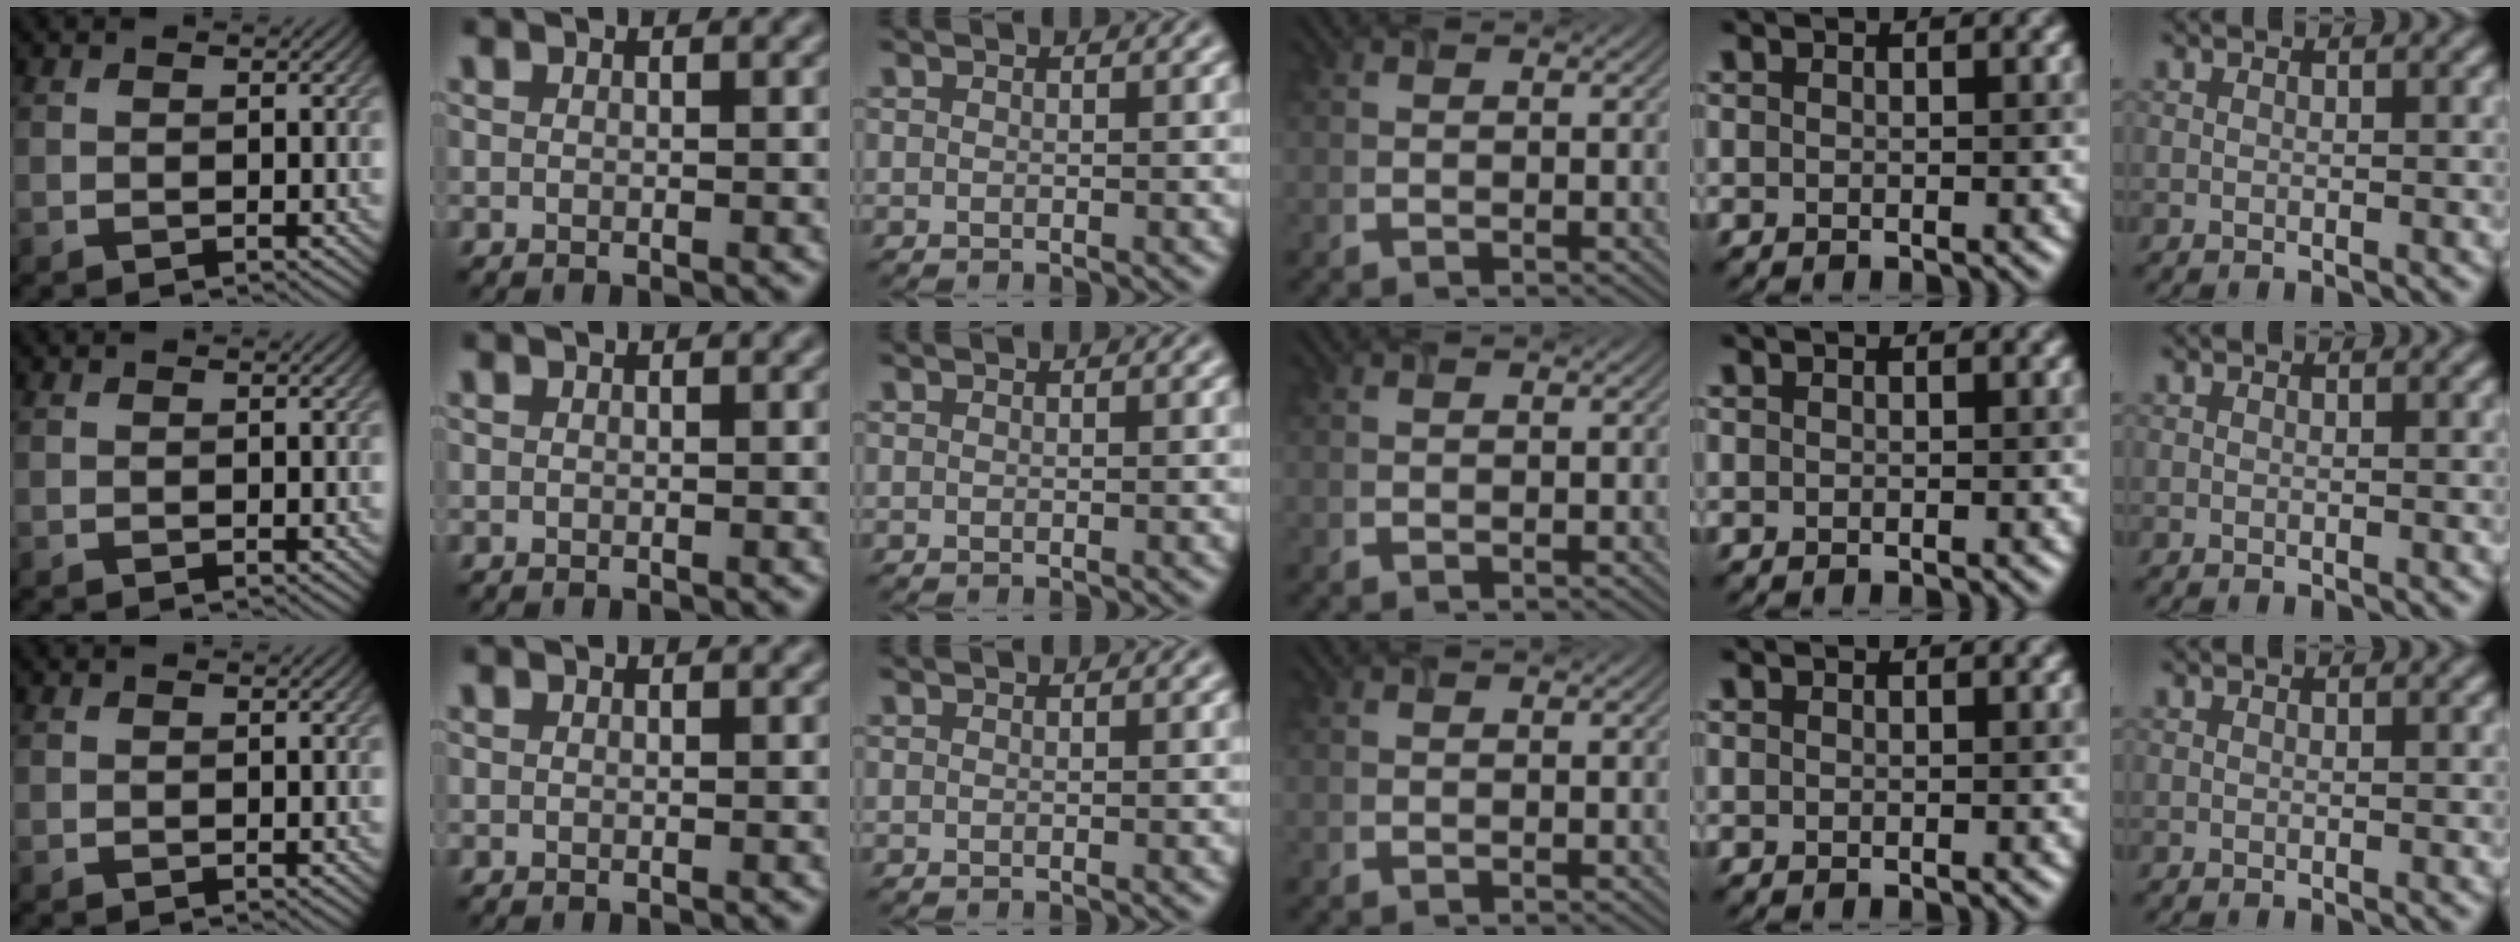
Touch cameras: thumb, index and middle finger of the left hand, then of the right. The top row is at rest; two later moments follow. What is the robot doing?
{"motion": "close", "object": "airpods case & airpods"}